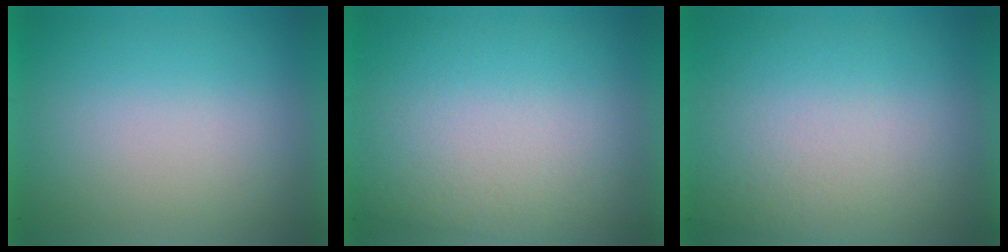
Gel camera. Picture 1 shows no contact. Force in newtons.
{"total": 3.2}
{"total": 3.0}